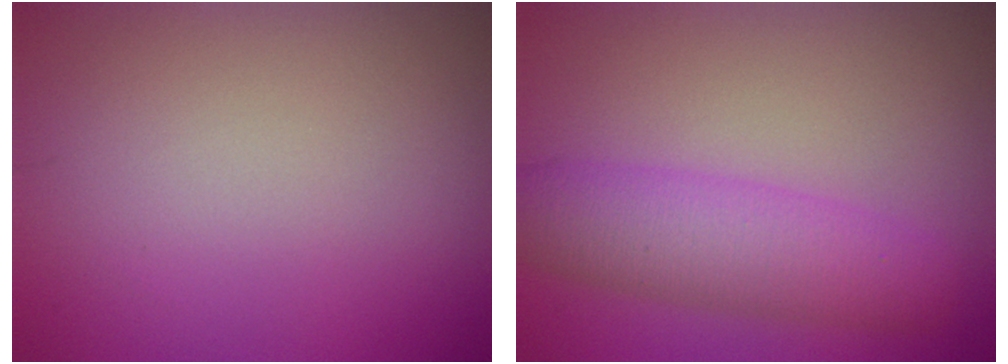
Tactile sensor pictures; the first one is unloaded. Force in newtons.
{"total": 5.5, "press": 5.5, "slide": 0.3}